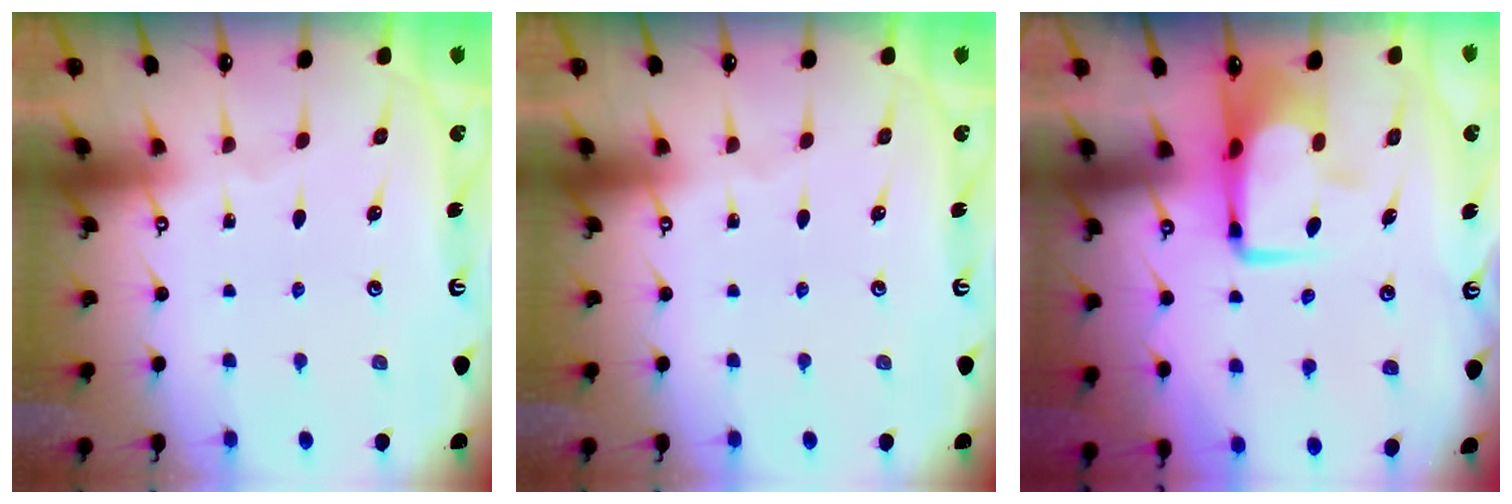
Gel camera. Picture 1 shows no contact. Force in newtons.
{"total": 0.0}
{"total": 7.7, "press": 7.5, "slide": 1.4}